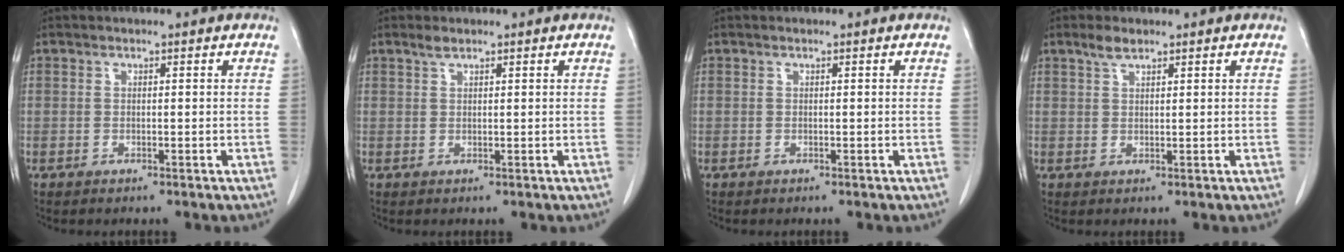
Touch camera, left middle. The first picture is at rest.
{"total": 1.1, "force": [0.9, 0.2, 0.6], "torque": [-0.017, 0.003, 0.021]}
{"total": 0.0}
{"total": 2.2, "force": [1.7, 0.6, 1.2], "torque": [-0.029, 0.004, 0.034]}